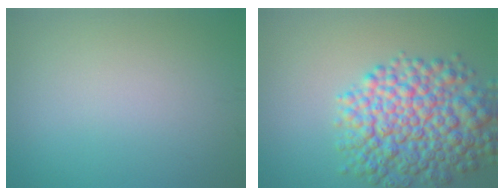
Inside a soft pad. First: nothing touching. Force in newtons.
{"total": 9.2, "press": 9.2, "slide": 0.1}